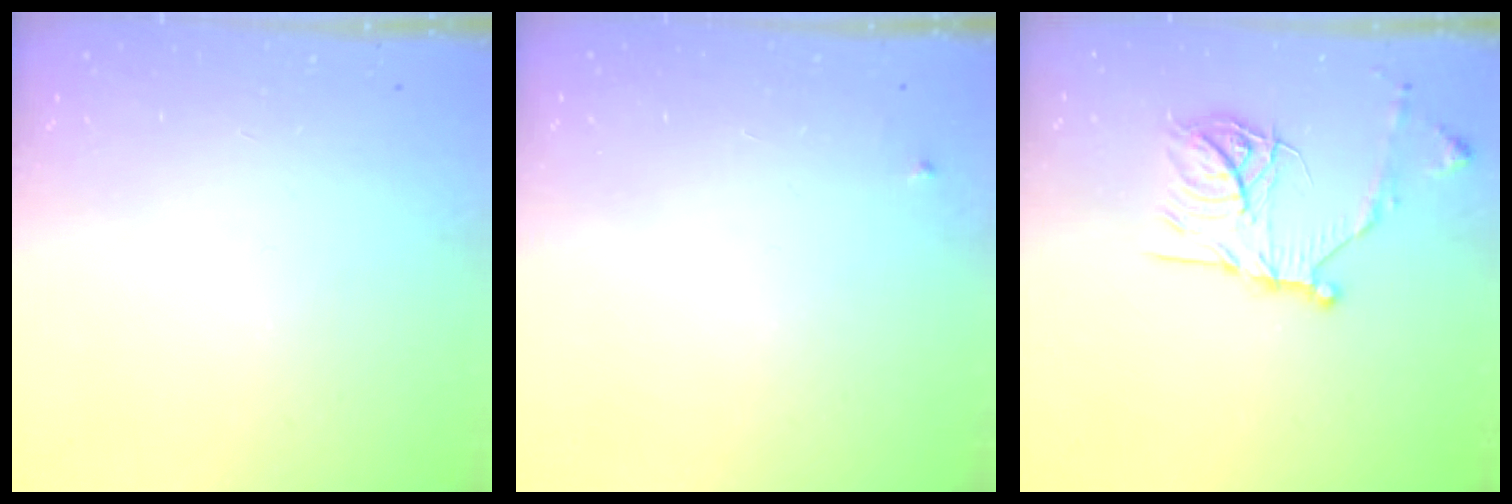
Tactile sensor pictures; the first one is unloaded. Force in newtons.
{"total": 3.2, "press": 3.2, "slide": 0.5}
{"total": 17.1, "press": 17.1, "slide": 1.1}